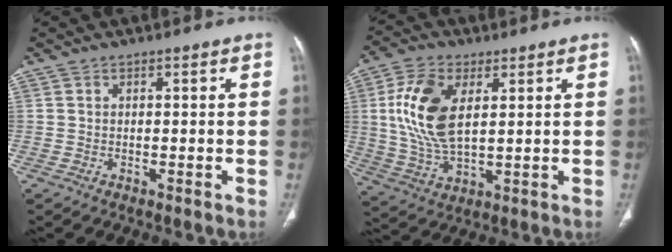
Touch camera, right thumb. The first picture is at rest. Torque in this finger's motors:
{"motor_torque": [-0.55, 1.42, 1.06, 0.65, 0.16]}